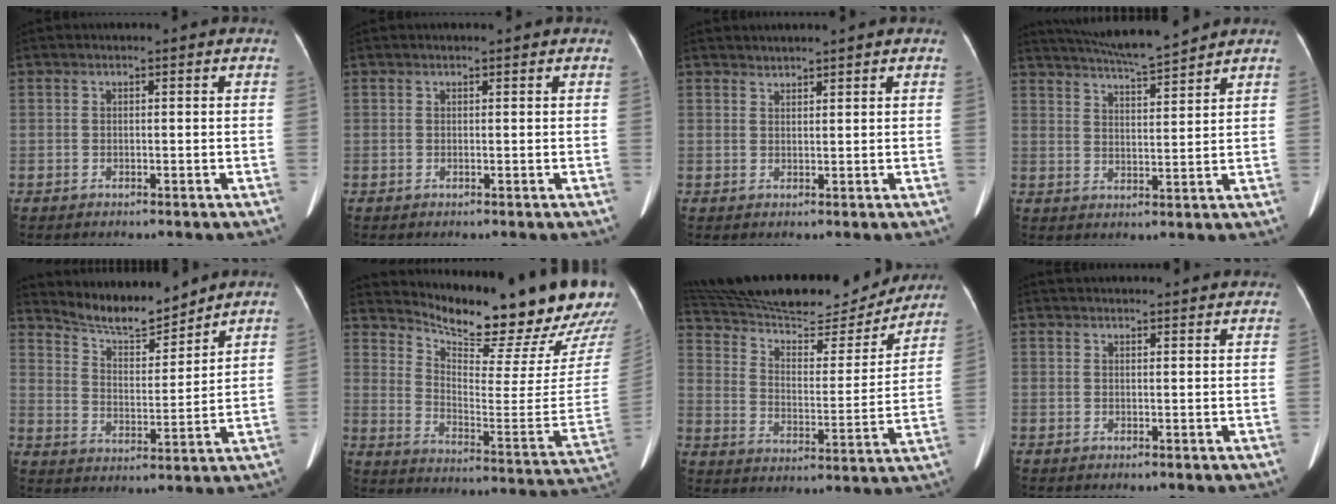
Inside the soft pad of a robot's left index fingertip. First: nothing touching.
{"total": 0.7, "force": [0.6, 0.1, 0.3], "torque": [-0.006, 0.007, 0.007]}
{"total": 1.8, "force": [1.7, 0.1, 0.2], "torque": [-0.005, 0.017, 0.035]}
{"total": 9.8, "force": [9.1, -0.5, 3.6], "torque": [-0.065, 0.005, 0.148]}
{"total": 9.2, "force": [9.0, 0.8, 1.9], "torque": [-0.045, -0.003, 0.164]}
{"total": 25.0, "force": [22.6, 2.5, 10.4], "torque": [-0.170, -0.107, 0.298]}
{"total": 27.3, "force": [24.7, 6.0, 9.9], "torque": [-0.180, -0.016, 0.351]}
{"total": 11.3, "force": [10.7, 1.6, 3.3], "torque": [-0.034, 0.037, 0.128]}